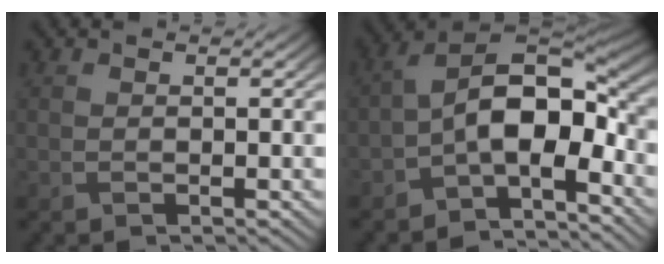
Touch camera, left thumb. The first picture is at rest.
{"total": 11.1, "force": [-3.0, 5.8, 9.0], "torque": [-0.153, -0.001, -0.066]}